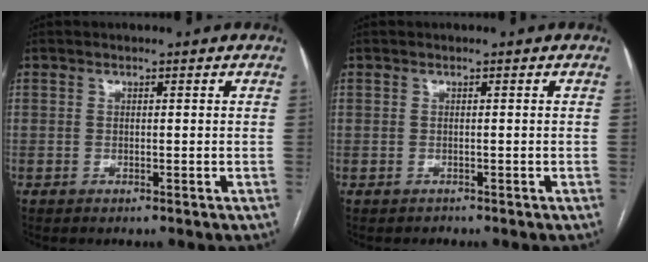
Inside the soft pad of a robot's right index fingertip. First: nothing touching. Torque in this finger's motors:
{"motor_torque": [-0.33, -0.09, -1.05, -0.21]}